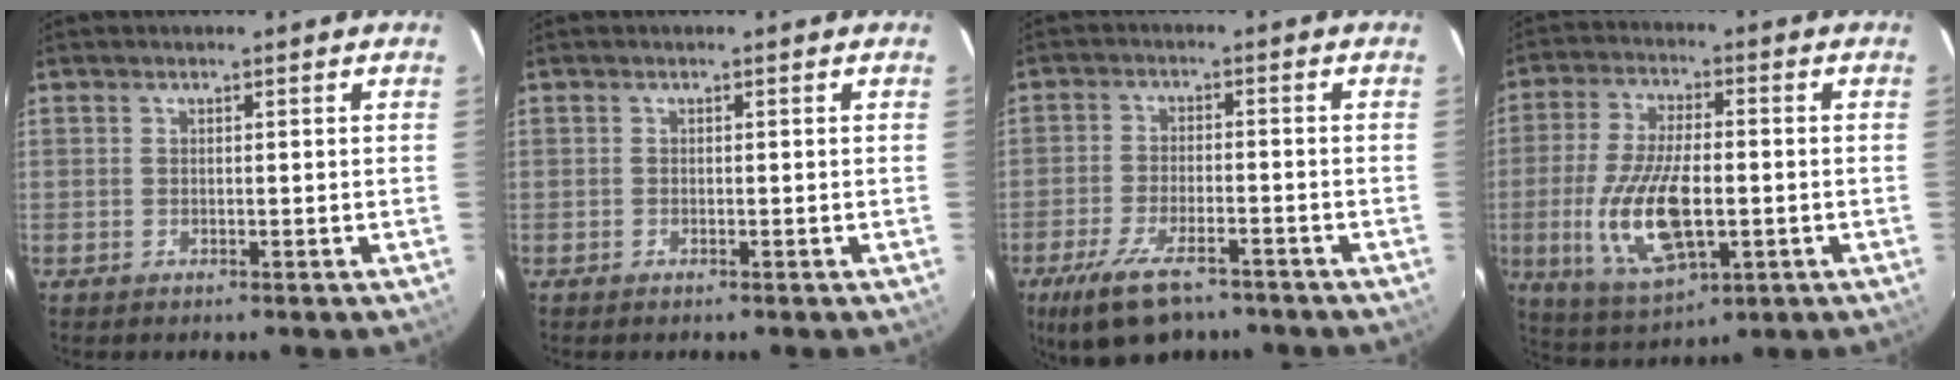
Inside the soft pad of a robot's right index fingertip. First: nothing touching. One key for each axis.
{"total": 0.0}
{"total": 12.2, "fx": -8.6, "fy": 4.7, "fz": 7.4, "tx": -0.165, "ty": -0.024, "tz": -0.148}
{"total": 15.5, "fx": -3.1, "fy": 6.4, "fz": 13.8, "tx": -0.284, "ty": -0.014, "tz": -0.048}